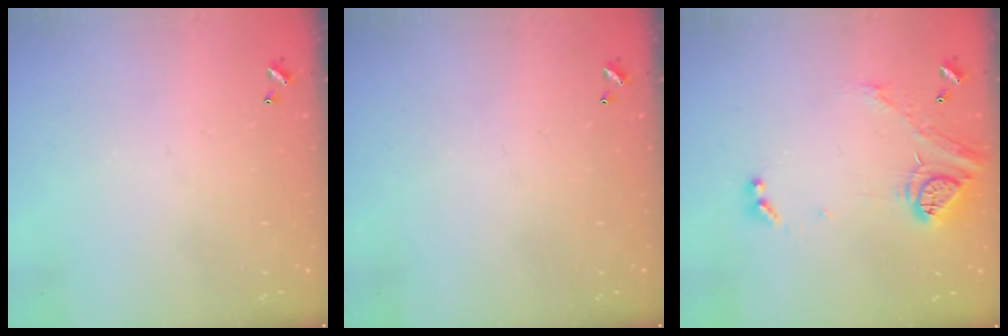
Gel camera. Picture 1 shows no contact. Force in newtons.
{"total": 0.0}
{"total": 15.6, "press": 15.6, "slide": 1.1}